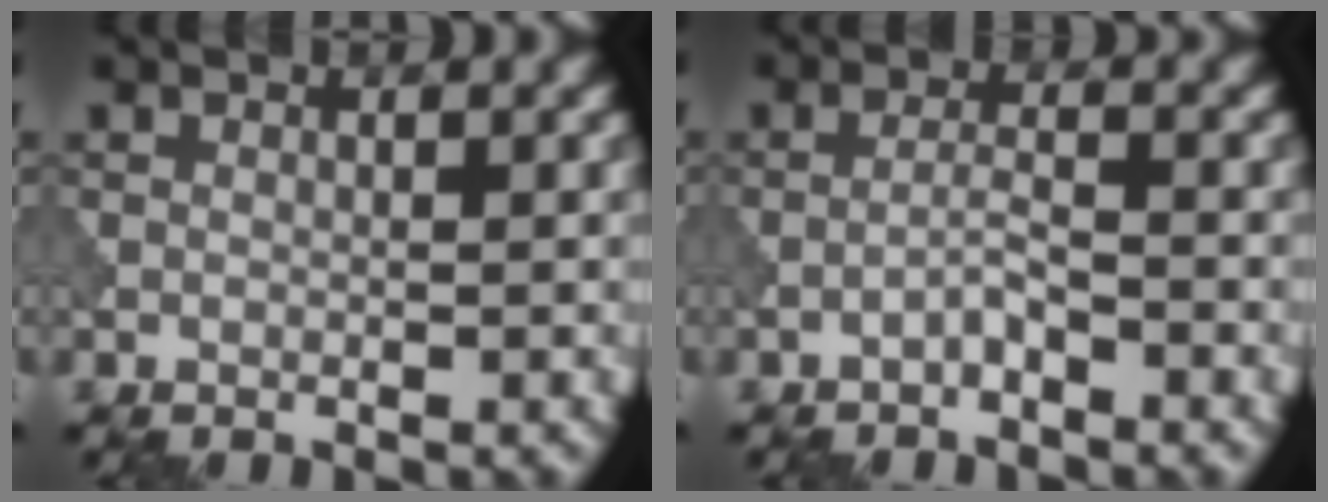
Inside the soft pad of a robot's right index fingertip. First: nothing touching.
{"total": 1.5, "force": [-1.1, 0.1, 1.0], "torque": [-0.018, 0.008, -0.025]}